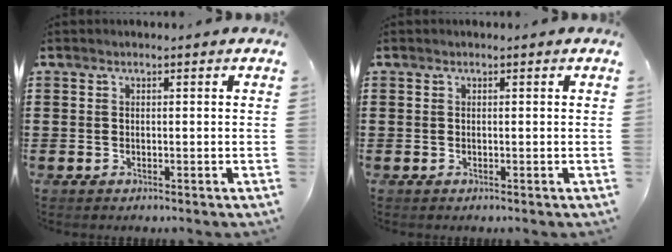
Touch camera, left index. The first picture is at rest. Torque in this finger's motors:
{"motor_torque": [0.00, 0.00, 0.00, 0.01]}